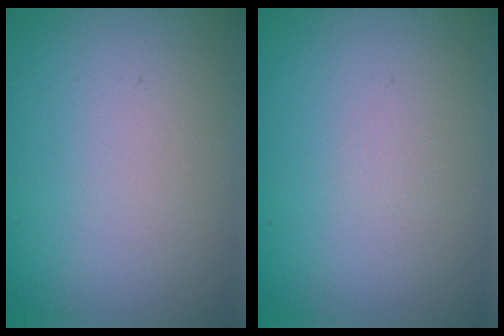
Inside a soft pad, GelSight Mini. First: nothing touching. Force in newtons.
{"total": 0.0}